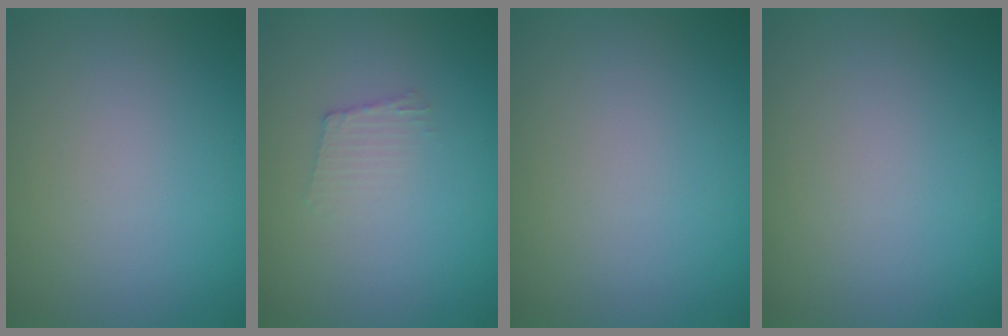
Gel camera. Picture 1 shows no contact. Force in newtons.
{"total": 1.2, "press": 1.2, "slide": 0.2}
{"total": 0.0}
{"total": 0.0}